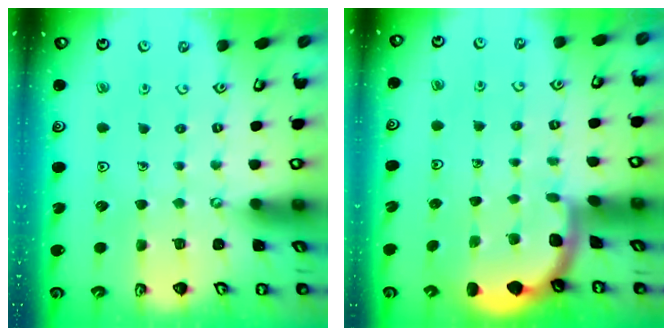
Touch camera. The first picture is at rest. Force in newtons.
{"total": 1.7, "press": 1.7, "slide": 0.1}